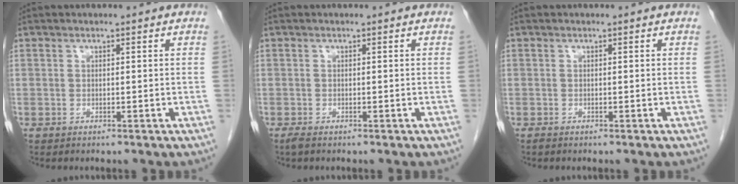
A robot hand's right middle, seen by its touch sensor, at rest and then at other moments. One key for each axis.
{"total": 0.8, "fx": -0.6, "fy": 0.1, "fz": 0.5, "tx": -0.015, "ty": -0.003, "tz": -0.013}
{"total": 0.0}